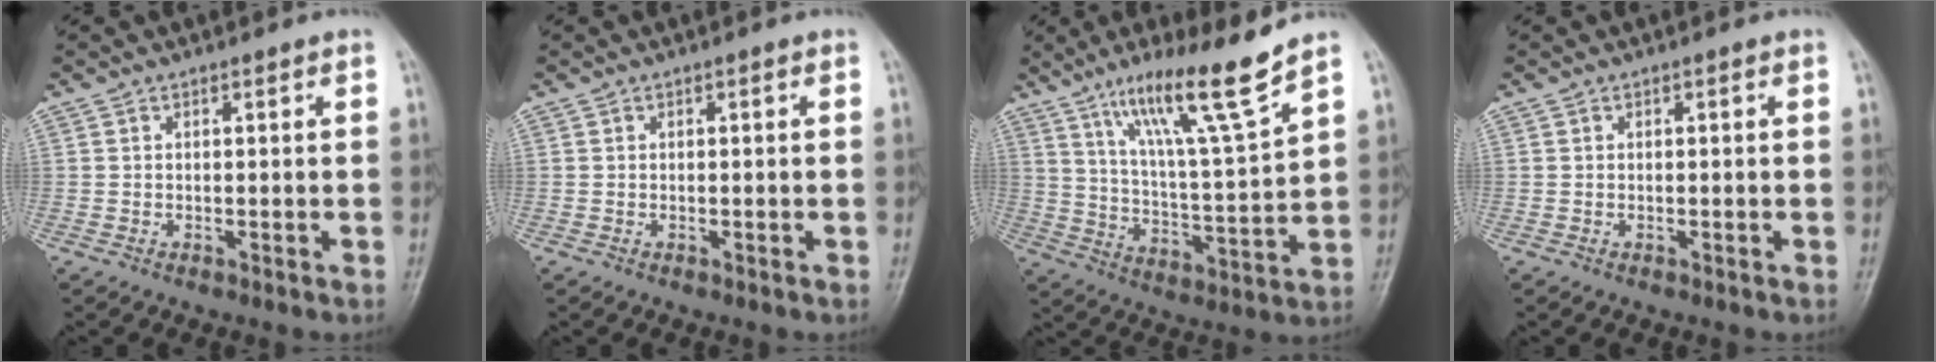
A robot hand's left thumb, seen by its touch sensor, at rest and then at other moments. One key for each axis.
{"total": 0.0}
{"total": 15.0, "fx": 10.3, "fy": 0.3, "fz": 10.8, "tx": -0.180, "ty": -0.060, "tz": 0.182}
{"total": 0.0}